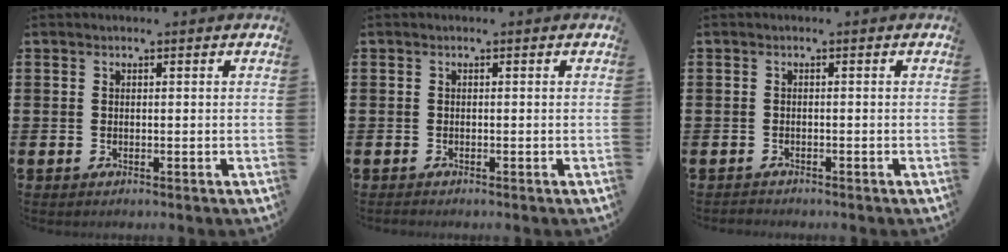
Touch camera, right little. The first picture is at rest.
{"total": 0.0}
{"total": 0.5, "force": [-0.5, 0.1, -0.1], "torque": [-0.001, -0.001, -0.011]}